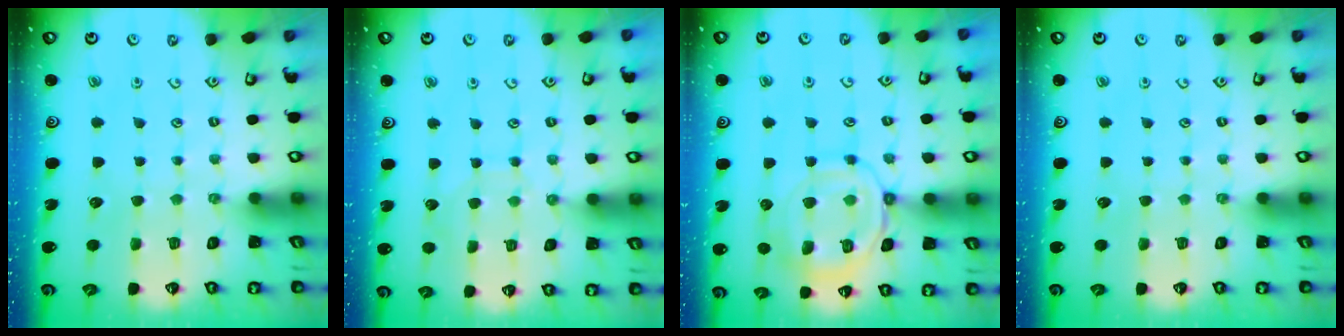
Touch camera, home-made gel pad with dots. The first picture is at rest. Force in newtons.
{"total": 6.2, "press": 6.2, "slide": 0.5}
{"total": 12.7, "press": 12.7, "slide": 1.0}
{"total": 0.0}